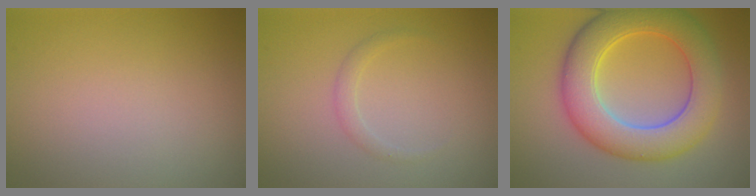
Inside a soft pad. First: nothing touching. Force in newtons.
{"total": 1.0, "press": 1.0, "slide": 0.1}
{"total": 8.3, "press": 8.3, "slide": 0.1}